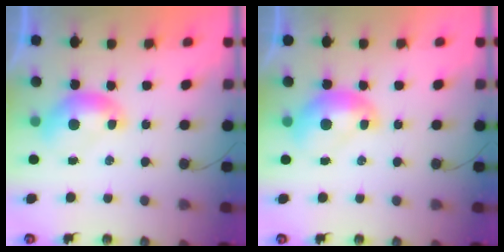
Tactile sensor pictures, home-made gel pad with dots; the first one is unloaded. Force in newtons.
{"total": 1.6, "press": 1.5, "slide": 0.2}